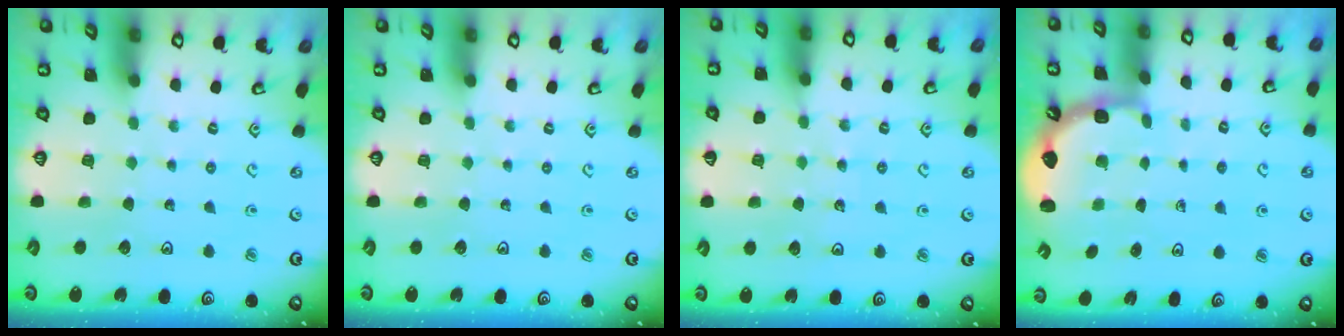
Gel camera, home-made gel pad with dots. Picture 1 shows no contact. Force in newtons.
{"total": 0.0}
{"total": 5.8, "press": 5.7, "slide": 0.6}
{"total": 2.2, "press": 1.8, "slide": 1.3}